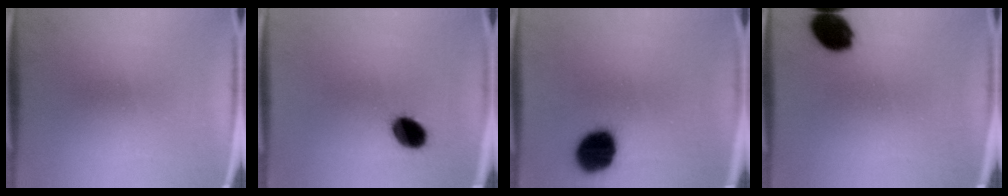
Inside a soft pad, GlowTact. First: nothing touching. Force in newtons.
{"total": 6.9}
{"total": 13.2}
{"total": 10.8}